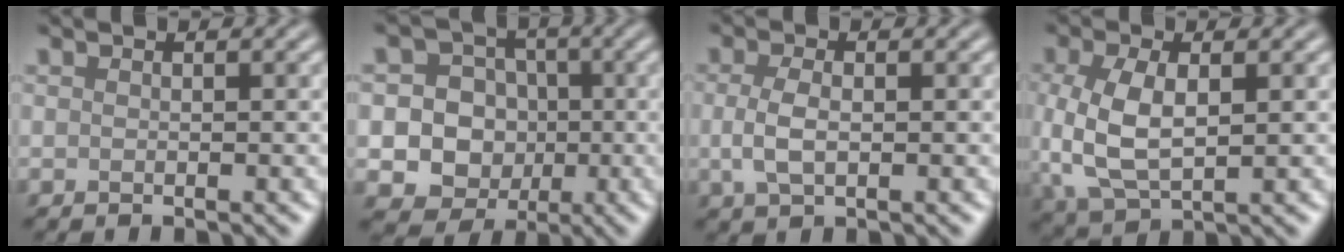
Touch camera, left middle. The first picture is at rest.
{"total": 11.8, "force": [-1.8, 11.1, 3.5], "torque": [-0.066, 0.008, -0.047]}
{"total": 2.7, "force": [-0.1, 1.4, 2.3], "torque": [-0.057, -0.003, -0.003]}
{"total": 6.1, "force": [0.0, 3.3, 5.1], "torque": [-0.126, -0.004, 0.003]}